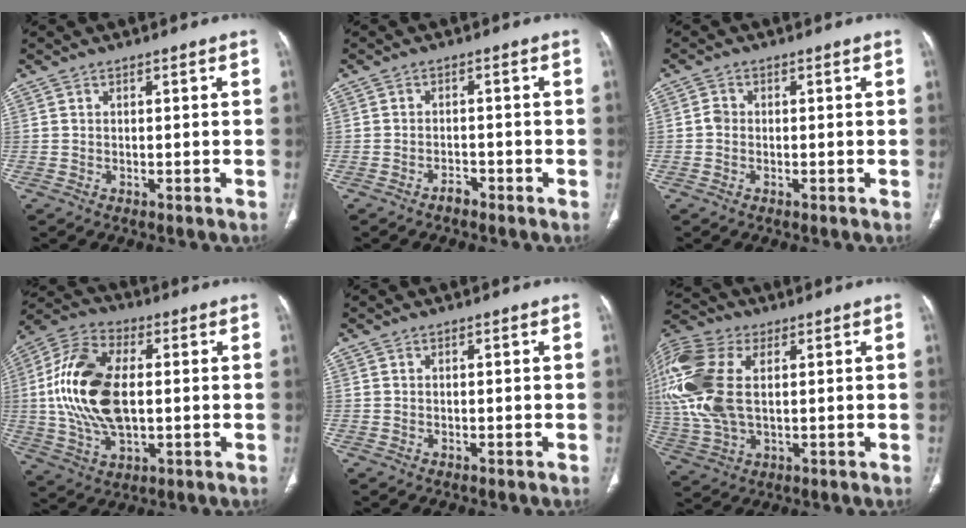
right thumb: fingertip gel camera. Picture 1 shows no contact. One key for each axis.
{"total": 1.6, "fx": -1.4, "fy": 0.7, "fz": 0.5, "tx": -0.011, "ty": 0.007, "tz": -0.024}
{"total": 1.5, "fx": -0.3, "fy": 1.2, "fz": 0.8, "tx": -0.011, "ty": 0.003, "tz": -0.010}
{"total": 18.4, "fx": 0.9, "fy": 10.0, "fz": 15.4, "tx": -0.316, "ty": 0.009, "tz": 0.016}
{"total": 0.0}
{"total": 19.6, "fx": 3.7, "fy": 11.3, "fz": 15.5, "tx": -0.388, "ty": 0.003, "tz": 0.065}